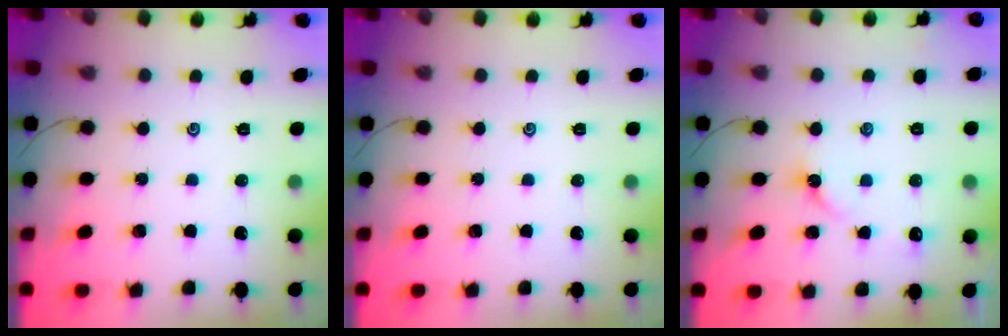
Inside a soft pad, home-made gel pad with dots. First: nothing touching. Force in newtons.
{"total": 0.0}
{"total": 2.9, "press": 2.9, "slide": 0.5}